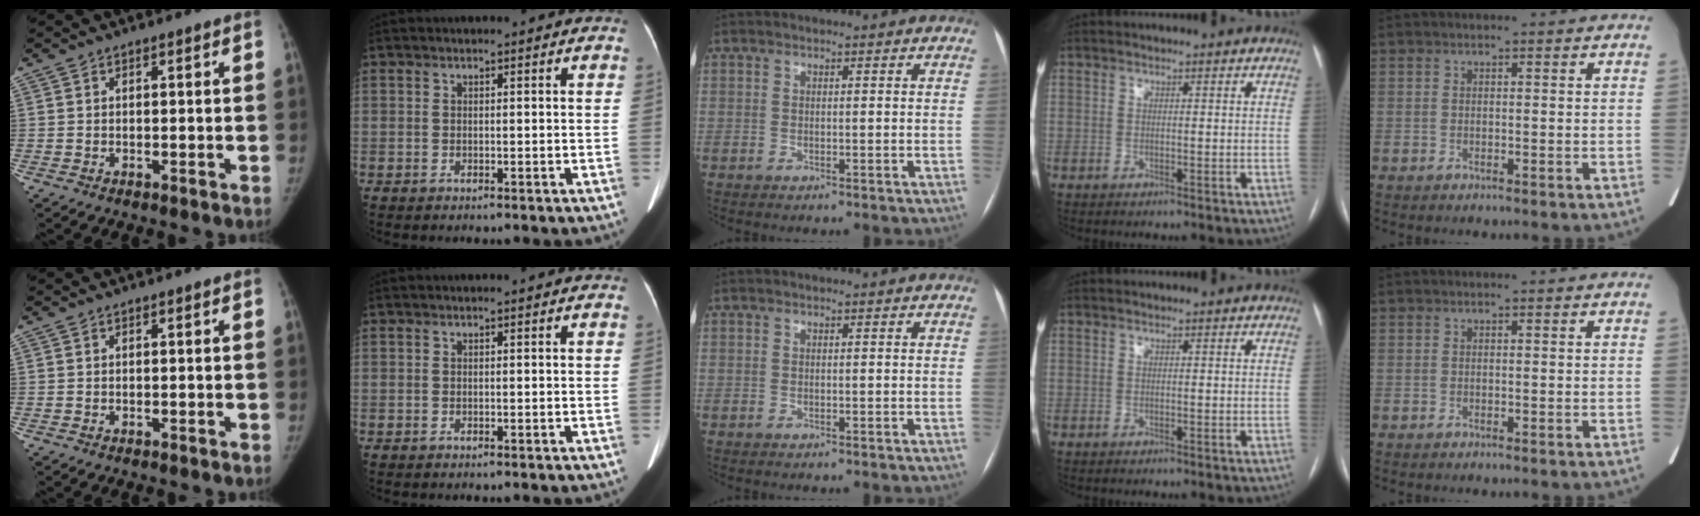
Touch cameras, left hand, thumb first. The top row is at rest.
{}